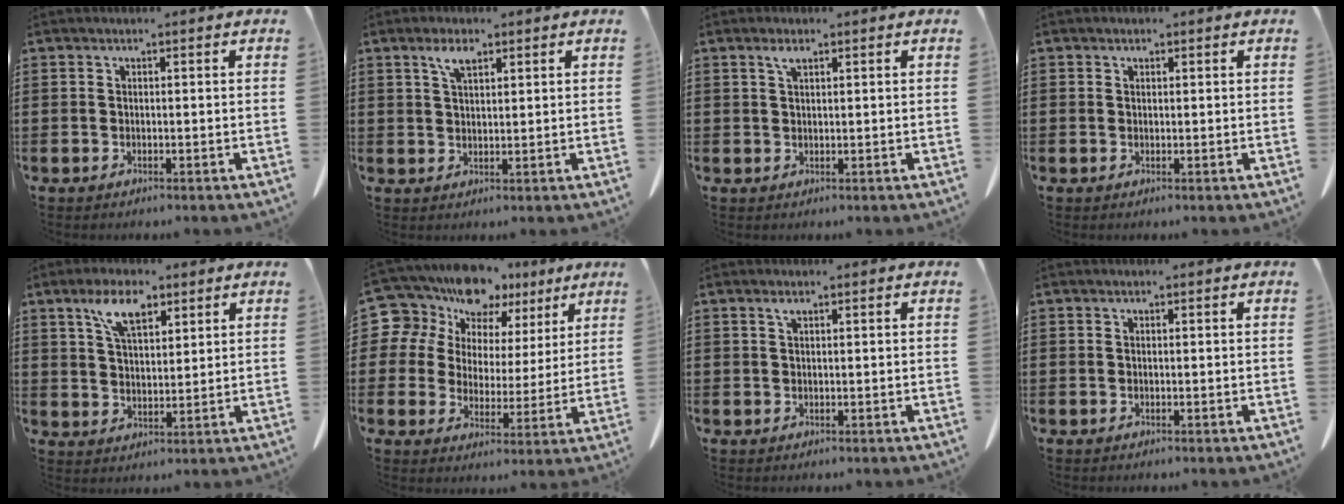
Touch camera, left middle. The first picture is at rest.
{"total": 3.5, "force": [2.2, 1.2, 2.5], "torque": [-0.057, 0.004, 0.038]}
{"total": 1.8, "force": [1.0, 0.5, 1.4], "torque": [-0.032, 0.000, 0.019]}
{"total": 0.6, "force": [0.4, 0.4, 0.2], "torque": [-0.005, 0.001, 0.009]}
{"total": 7.6, "force": [4.6, 3.2, 5.1], "torque": [-0.105, 0.005, 0.081]}
{"total": 10.3, "force": [8.4, 5.8, 1.5], "torque": [-0.069, -0.064, 0.153]}
{"total": 0.9, "force": [0.5, 0.3, 0.7], "torque": [-0.017, 0.001, 0.010]}
{"total": 0.0}